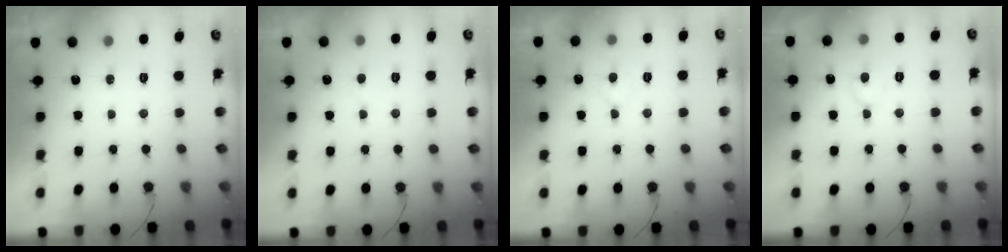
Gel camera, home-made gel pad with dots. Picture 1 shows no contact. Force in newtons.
{"total": 2.7, "press": 2.7, "slide": 0.2}
{"total": 4.1, "press": 4.1, "slide": 0.3}
{"total": 5.8, "press": 5.8, "slide": 0.5}